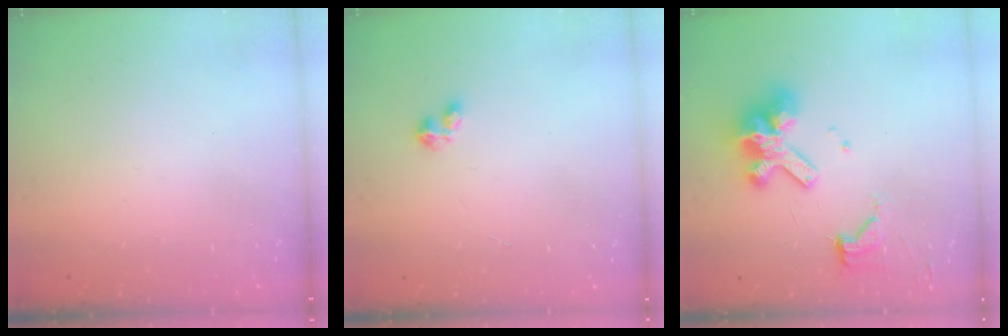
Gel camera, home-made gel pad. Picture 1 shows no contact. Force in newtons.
{"total": 1.9, "press": 1.9, "slide": 0.4}
{"total": 14.1, "press": 14.0, "slide": 1.8}